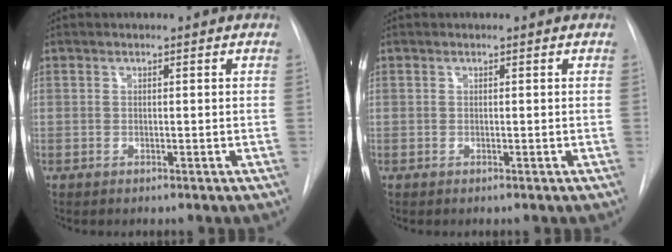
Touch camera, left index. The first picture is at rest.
{"total": 0.0}